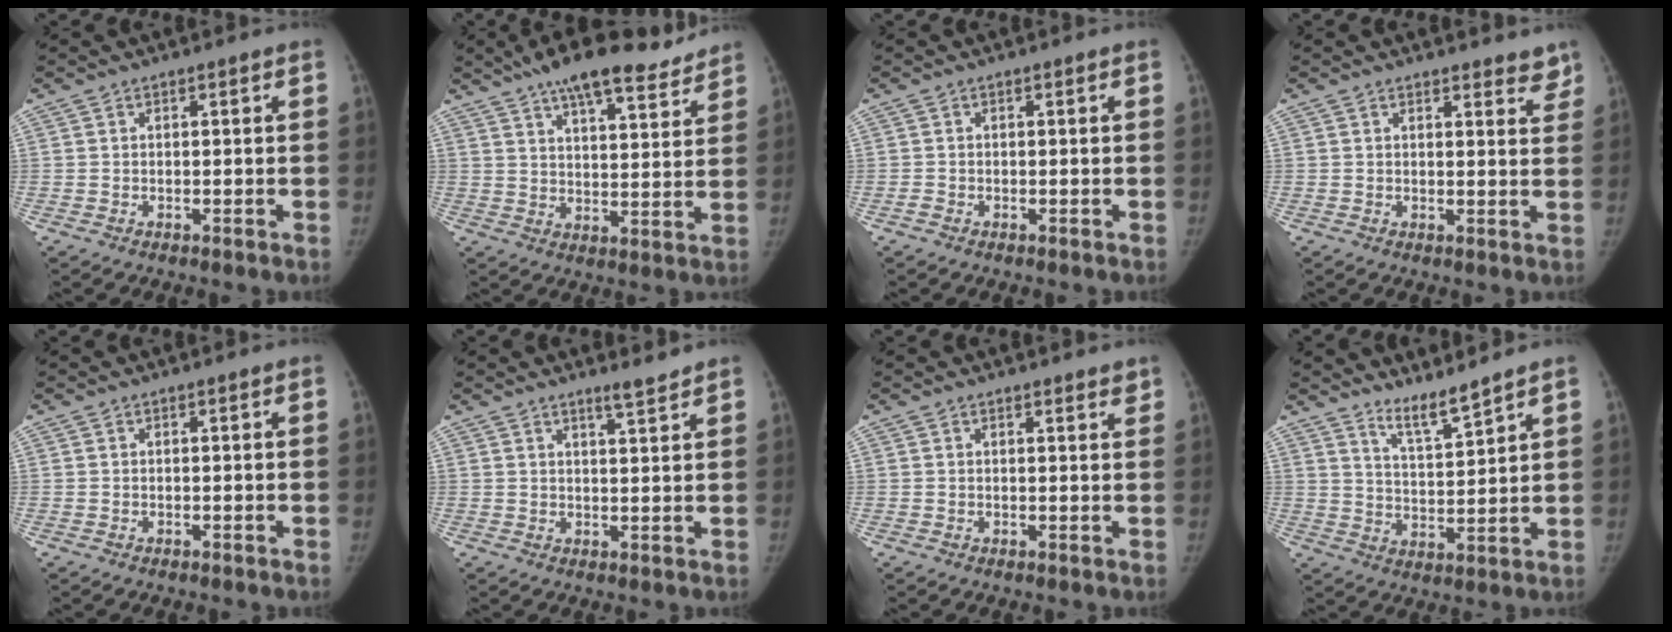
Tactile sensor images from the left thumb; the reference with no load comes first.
{"total": 17.1, "force": [13.3, 5.0, 9.6], "torque": [-0.122, -0.036, 0.201]}
{"total": 0.6, "force": [-0.5, 0.4, 0.1], "torque": [0.001, 0.000, -0.009]}
{"total": 5.0, "force": [4.4, 1.7, 1.7], "torque": [0.009, -0.024, 0.045]}
{"total": 0.0}
{"total": 3.4, "force": [2.9, 0.2, 1.7], "torque": [-0.023, -0.025, 0.046]}
{"total": 2.7, "force": [2.4, 0.8, 1.1], "torque": [0.002, -0.007, 0.025]}
{"total": 6.2, "force": [5.5, 0.0, 2.7], "torque": [-0.047, -0.056, 0.107]}